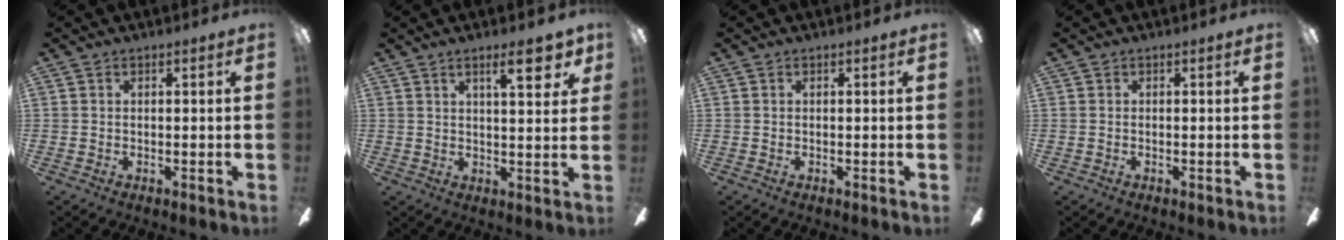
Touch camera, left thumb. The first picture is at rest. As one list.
[{"total": 8.9, "force": [5.0, 2.8, 6.8], "torque": [-0.077, -0.025, 0.073]}, {"total": 0.0}, {"total": 0.0}]